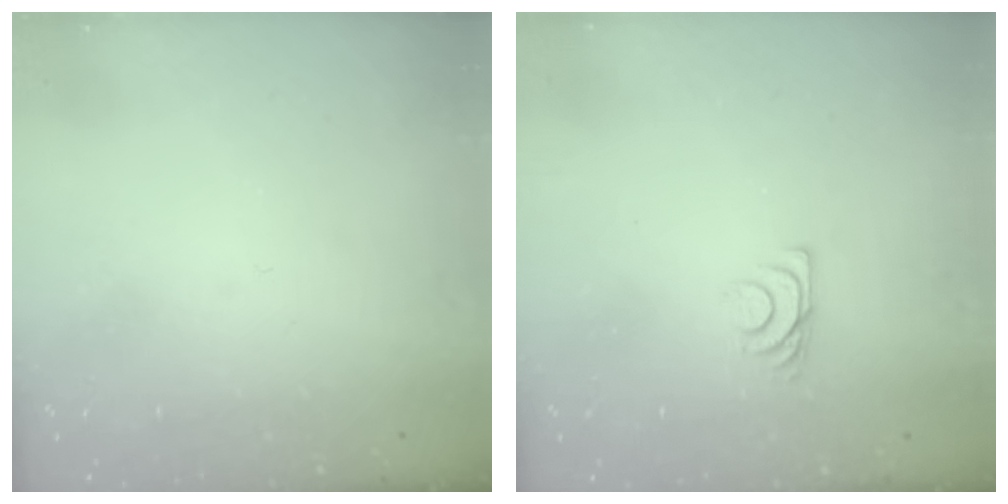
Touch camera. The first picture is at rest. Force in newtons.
{"total": 5.4, "press": 5.3, "slide": 0.7}